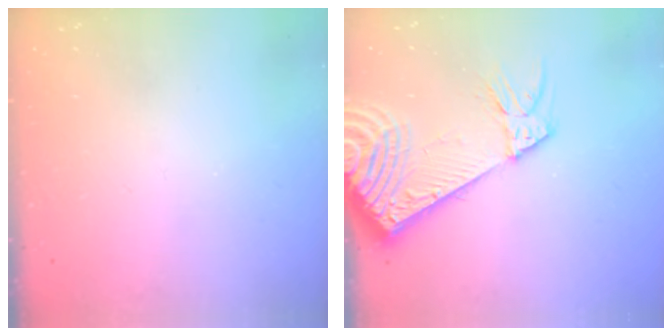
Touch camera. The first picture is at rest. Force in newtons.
{"total": 13.3, "press": 12.9, "slide": 3.1}